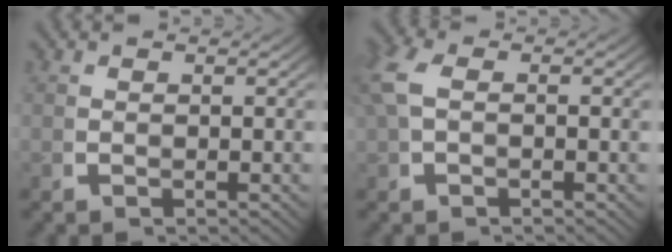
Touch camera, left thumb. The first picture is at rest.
{"total": 2.7, "force": [0.3, 1.8, 1.9], "torque": [-0.059, -0.004, 0.011]}